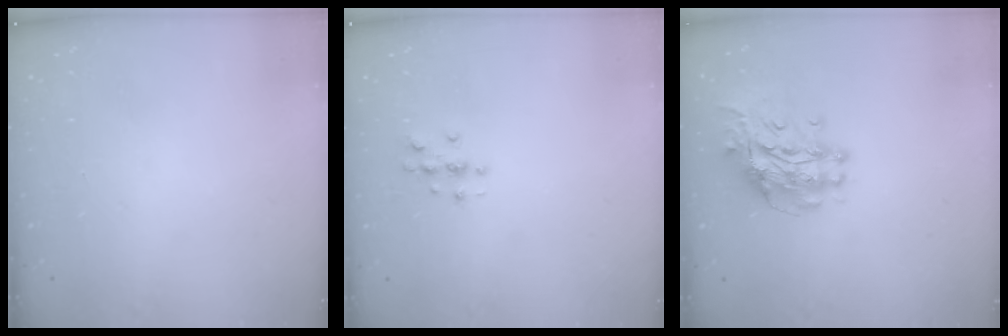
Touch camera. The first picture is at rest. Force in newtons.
{"total": 3.0, "press": 3.0, "slide": 0.3}
{"total": 11.7, "press": 11.6, "slide": 1.2}